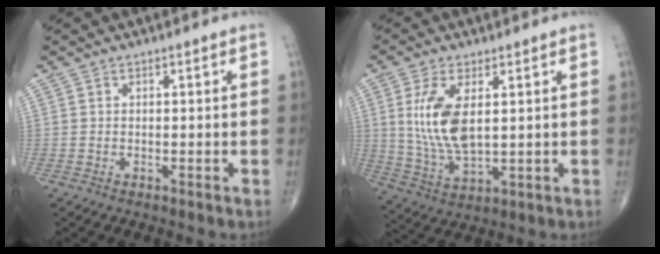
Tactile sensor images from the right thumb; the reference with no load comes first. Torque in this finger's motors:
{"motor_torque": [-0.18, 0.46, 1.25, 0.40, 0.14]}